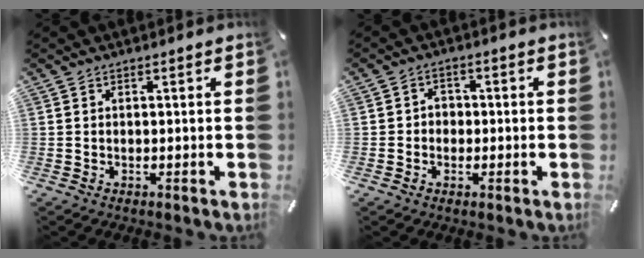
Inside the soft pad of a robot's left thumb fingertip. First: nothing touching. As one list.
[{"total": 3.2, "force": [-1.2, 2.8, 0.9], "torque": [-0.018, 0.012, -0.025]}]